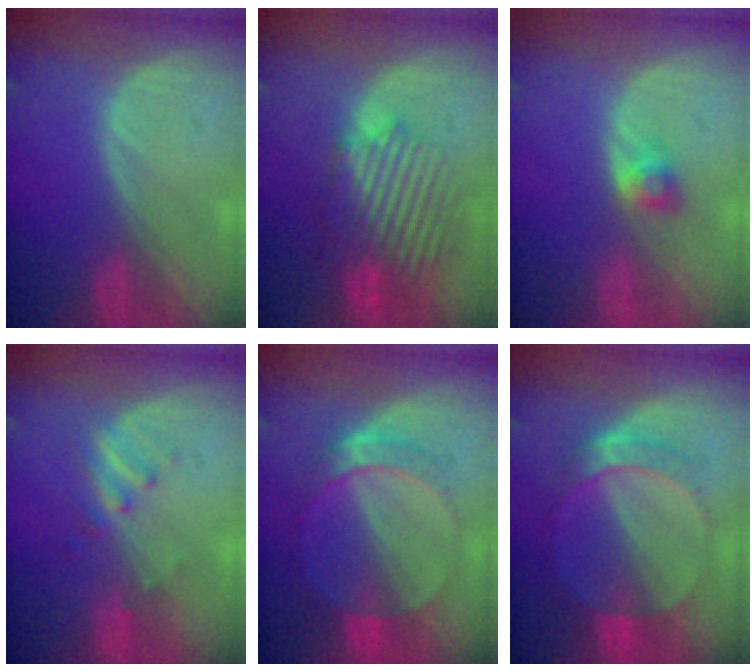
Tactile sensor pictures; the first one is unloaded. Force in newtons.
{"total": 10.2, "press": 9.3, "slide": 4.1}
{"total": 2.6, "press": 2.3, "slide": 1.2}
{"total": 2.7, "press": 2.7, "slide": 0.5}
{"total": 7.2, "press": 6.4, "slide": 3.3}
{"total": 7.2, "press": 6.4, "slide": 3.3}